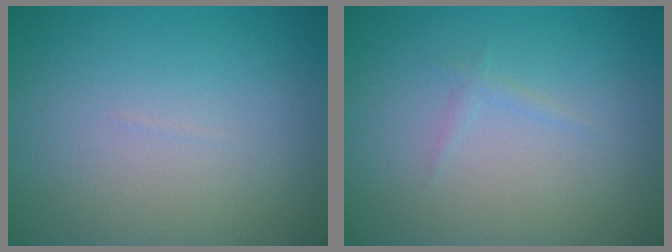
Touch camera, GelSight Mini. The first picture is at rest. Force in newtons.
{"total": 0.7, "press": 0.7, "slide": 0.1}